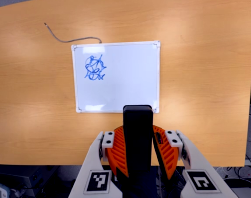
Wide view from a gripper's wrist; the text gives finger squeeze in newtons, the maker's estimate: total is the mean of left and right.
{"total": 7.5, "left": 6.3, "right": 8.7}